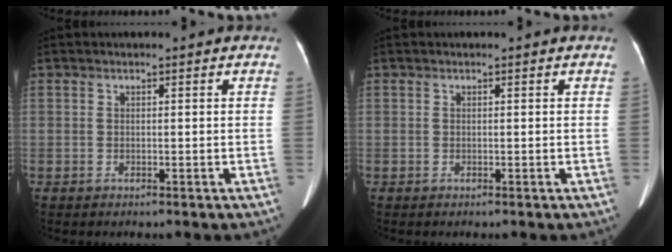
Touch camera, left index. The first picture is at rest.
{"total": 0.0}